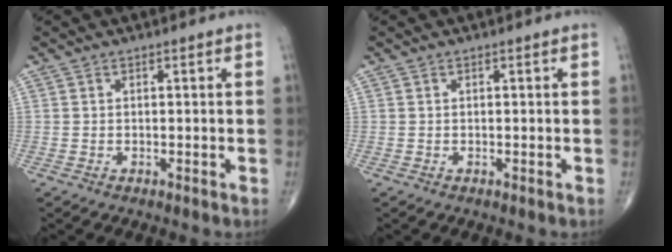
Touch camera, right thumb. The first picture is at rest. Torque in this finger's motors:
{"motor_torque": [-0.03, -0.01, -0.02, -0.01, 0.01]}